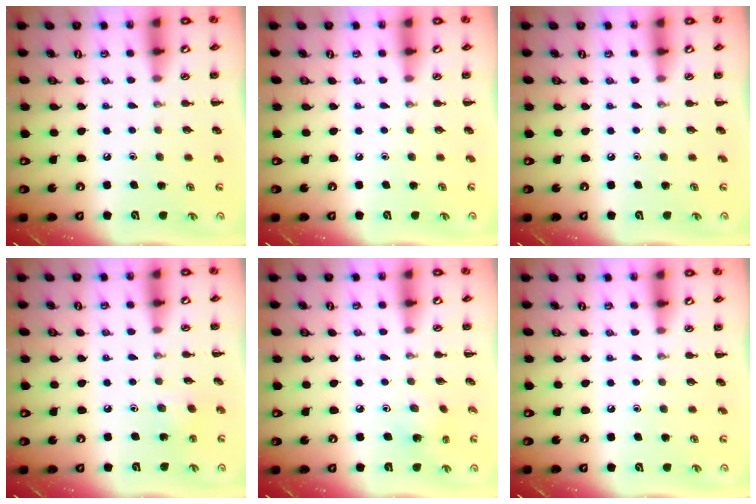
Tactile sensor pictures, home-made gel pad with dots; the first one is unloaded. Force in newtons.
{"total": 0.0}
{"total": 0.0}
{"total": 3.0, "press": 2.8, "slide": 1.0}
{"total": 2.6, "press": 2.5, "slide": 0.8}
{"total": 0.0}